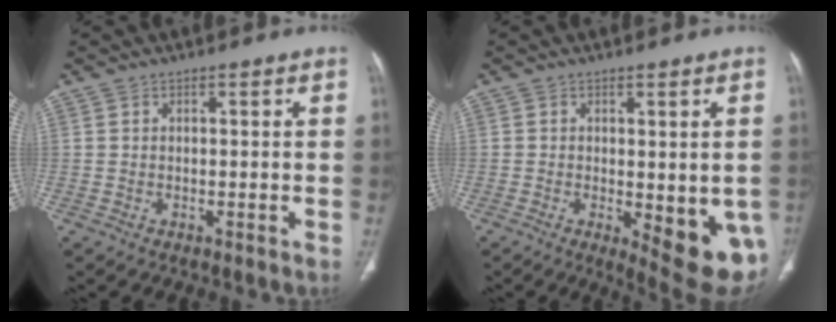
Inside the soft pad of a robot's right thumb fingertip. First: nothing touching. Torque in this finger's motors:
{"motor_torque": [-0.06, 0.44, 0.30, -0.14, 0.20]}